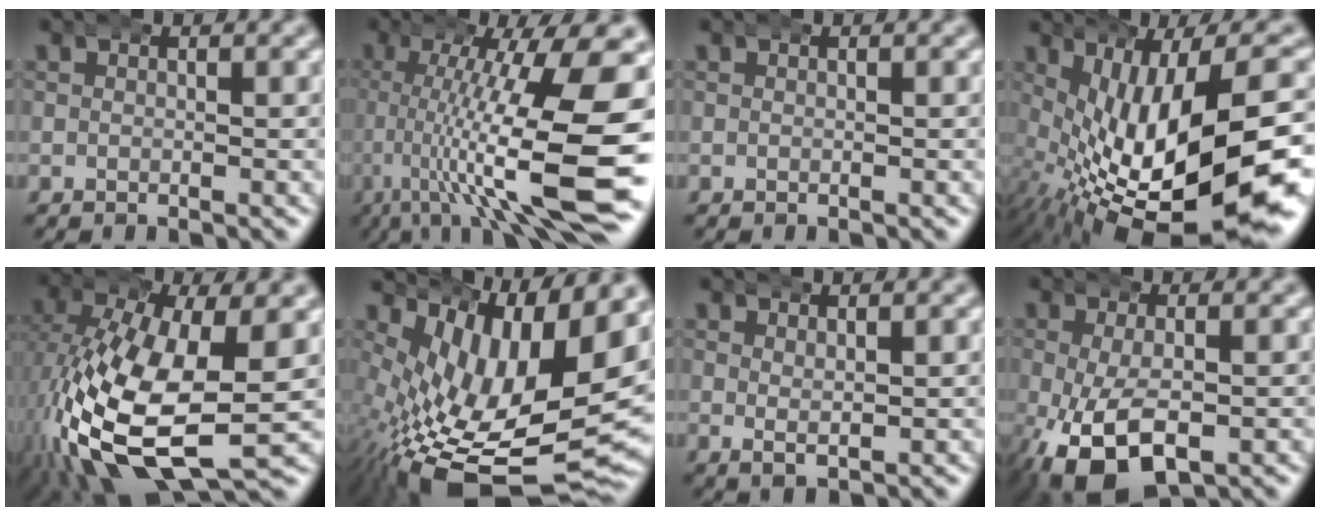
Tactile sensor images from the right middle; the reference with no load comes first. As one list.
[{"total": 13.2, "force": [-1.9, 3.5, 12.6], "torque": [-0.186, -0.003, -0.021]}, {"total": 0.0}, {"total": 16.7, "force": [-3.6, 7.3, 14.6], "torque": [-0.230, -0.039, -0.017]}, {"total": 12.9, "force": [-2.4, 6.7, 10.8], "torque": [-0.242, -0.057, 0.000]}, {"total": 14.4, "force": [-3.4, 7.3, 12.0], "torque": [-0.208, -0.045, -0.026]}, {"total": 1.2, "force": [0.6, 0.2, 1.0], "torque": [-0.017, -0.003, 0.019]}, {"total": 8.2, "force": [-3.3, 4.1, 6.3], "torque": [-0.142, -0.036, -0.028]}]